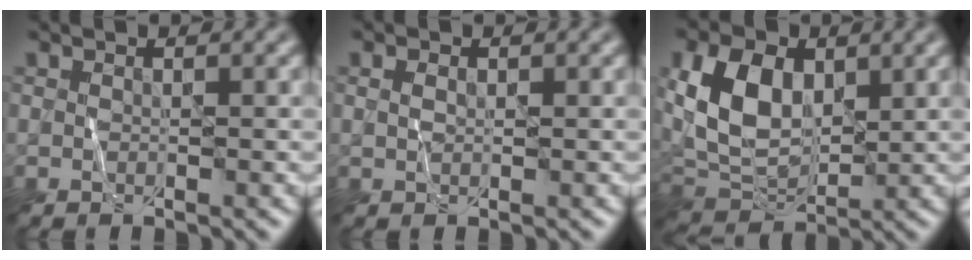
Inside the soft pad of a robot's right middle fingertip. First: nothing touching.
{"total": 1.0, "force": [0.2, 0.7, 0.7], "torque": [-0.014, 0.003, 0.006]}
{"total": 8.1, "force": [1.6, 5.4, 5.8], "torque": [-0.133, 0.002, 0.028]}